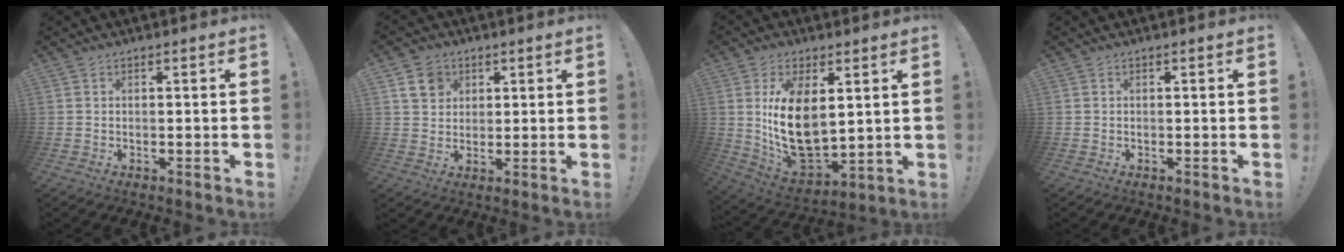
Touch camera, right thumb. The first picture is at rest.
{"total": 7.7, "force": [3.6, 6.3, 2.5], "torque": [-0.029, -0.013, 0.071]}
{"total": 16.5, "force": [4.3, 9.7, 12.6], "torque": [-0.247, -0.045, 0.079]}
{"total": 0.0}